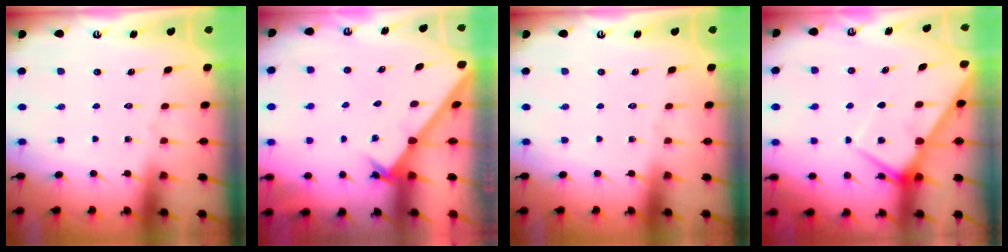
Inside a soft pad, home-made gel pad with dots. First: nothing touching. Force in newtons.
{"total": 1.9, "press": 1.9, "slide": 0.2}
{"total": 0.0}
{"total": 6.6, "press": 6.5, "slide": 0.7}